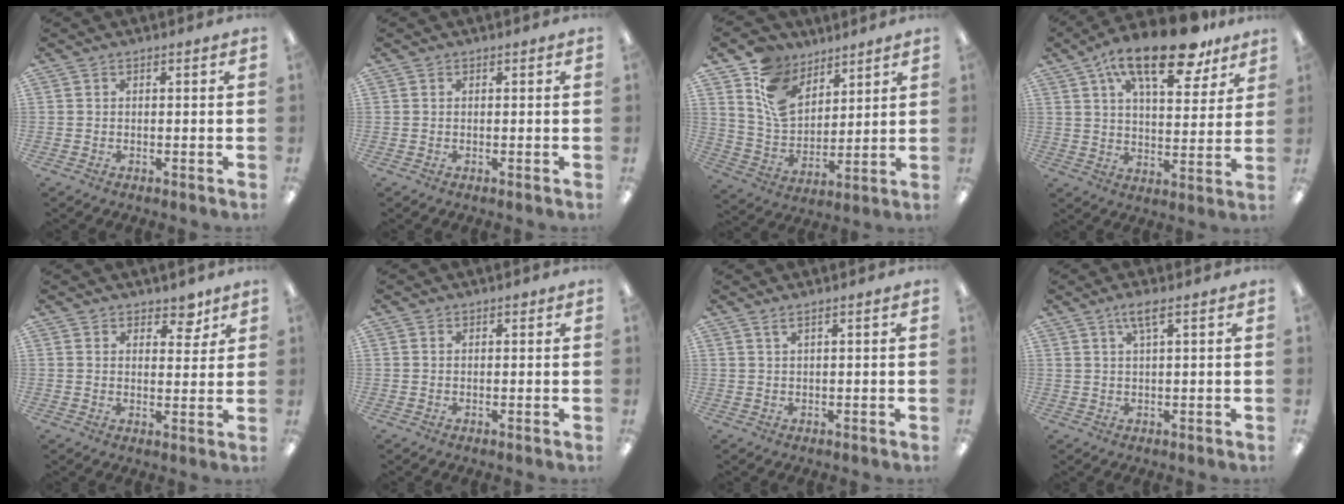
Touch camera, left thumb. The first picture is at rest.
{"total": 0.0}
{"total": 13.1, "force": [8.2, 8.4, 5.7], "torque": [-0.130, -0.033, 0.163]}
{"total": 19.8, "force": [12.6, 7.8, 13.1], "torque": [-0.198, -0.061, 0.204]}
{"total": 5.3, "force": [4.1, 3.0, 1.5], "torque": [-0.011, -0.023, 0.069]}
{"total": 0.6, "force": [0.4, 0.4, 0.1], "torque": [-0.003, 0.002, 0.008]}
{"total": 1.4, "force": [1.0, 0.0, 1.0], "torque": [-0.022, 0.001, 0.017]}
{"total": 3.6, "force": [2.0, 0.5, 2.9], "torque": [-0.063, 0.004, 0.033]}